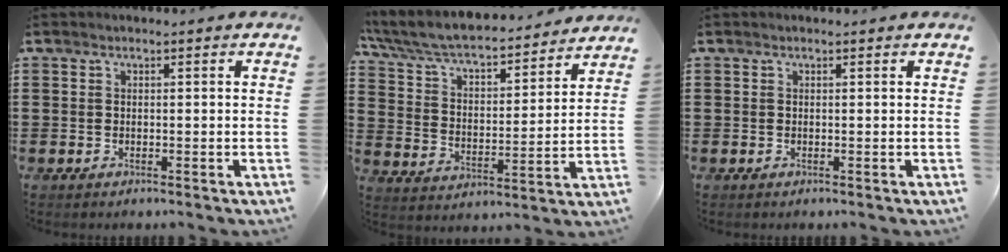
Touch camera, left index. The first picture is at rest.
{"total": 6.5, "force": [5.9, 0.8, 2.6], "torque": [-0.077, -0.046, 0.096]}
{"total": 0.0}